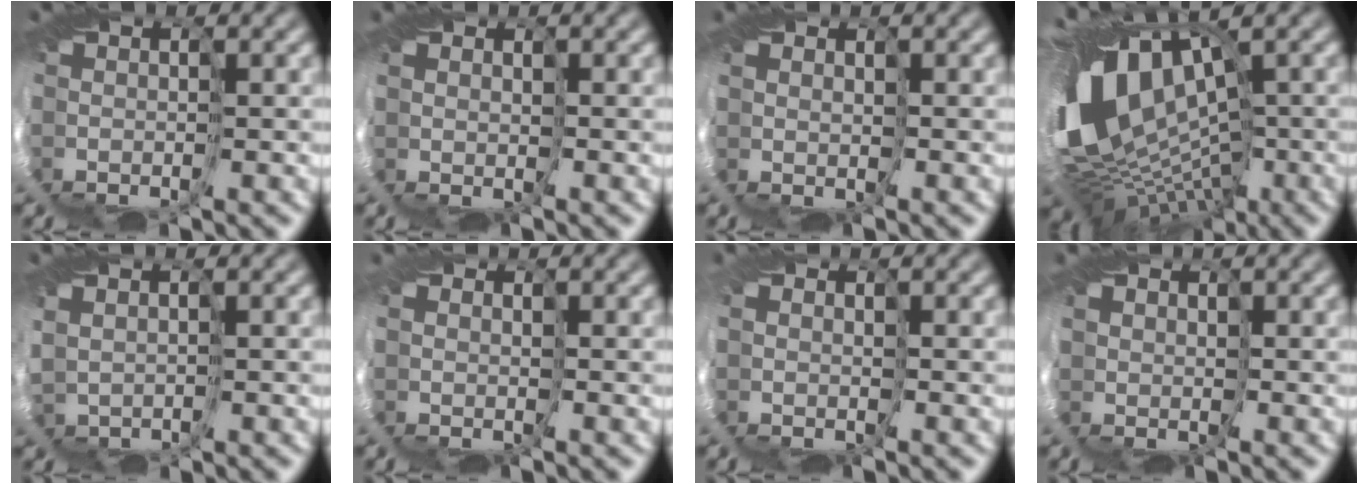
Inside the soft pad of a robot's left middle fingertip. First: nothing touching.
{"total": 1.2, "force": [1.0, 0.5, -0.4], "torque": [-0.007, 0.002, 0.010]}
{"total": 1.2, "force": [1.0, 0.4, -0.4], "torque": [-0.007, 0.002, 0.011]}
{"total": 13.3, "force": [1.2, 8.6, 10.1], "torque": [-0.220, -0.004, 0.027]}
{"total": 1.9, "force": [1.2, 1.3, 0.7], "torque": [-0.053, 0.008, 0.032]}
{"total": 1.3, "force": [1.0, 0.2, -0.8], "torque": [0.001, 0.003, 0.012]}
{"total": 1.1, "force": [0.8, 0.5, -0.6], "torque": [-0.004, 0.002, 0.010]}
{"total": 1.7, "force": [1.3, 1.0, -0.4], "torque": [-0.006, 0.008, 0.009]}